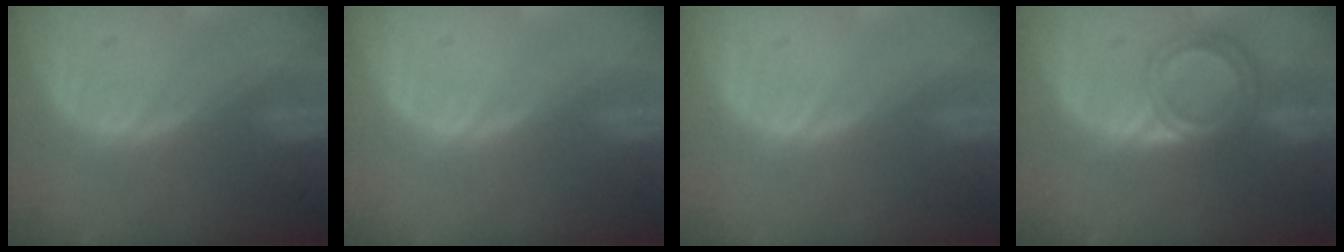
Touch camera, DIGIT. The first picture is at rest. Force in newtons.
{"total": 0.0}
{"total": 0.0}
{"total": 6.4, "press": 5.4, "slide": 3.3}